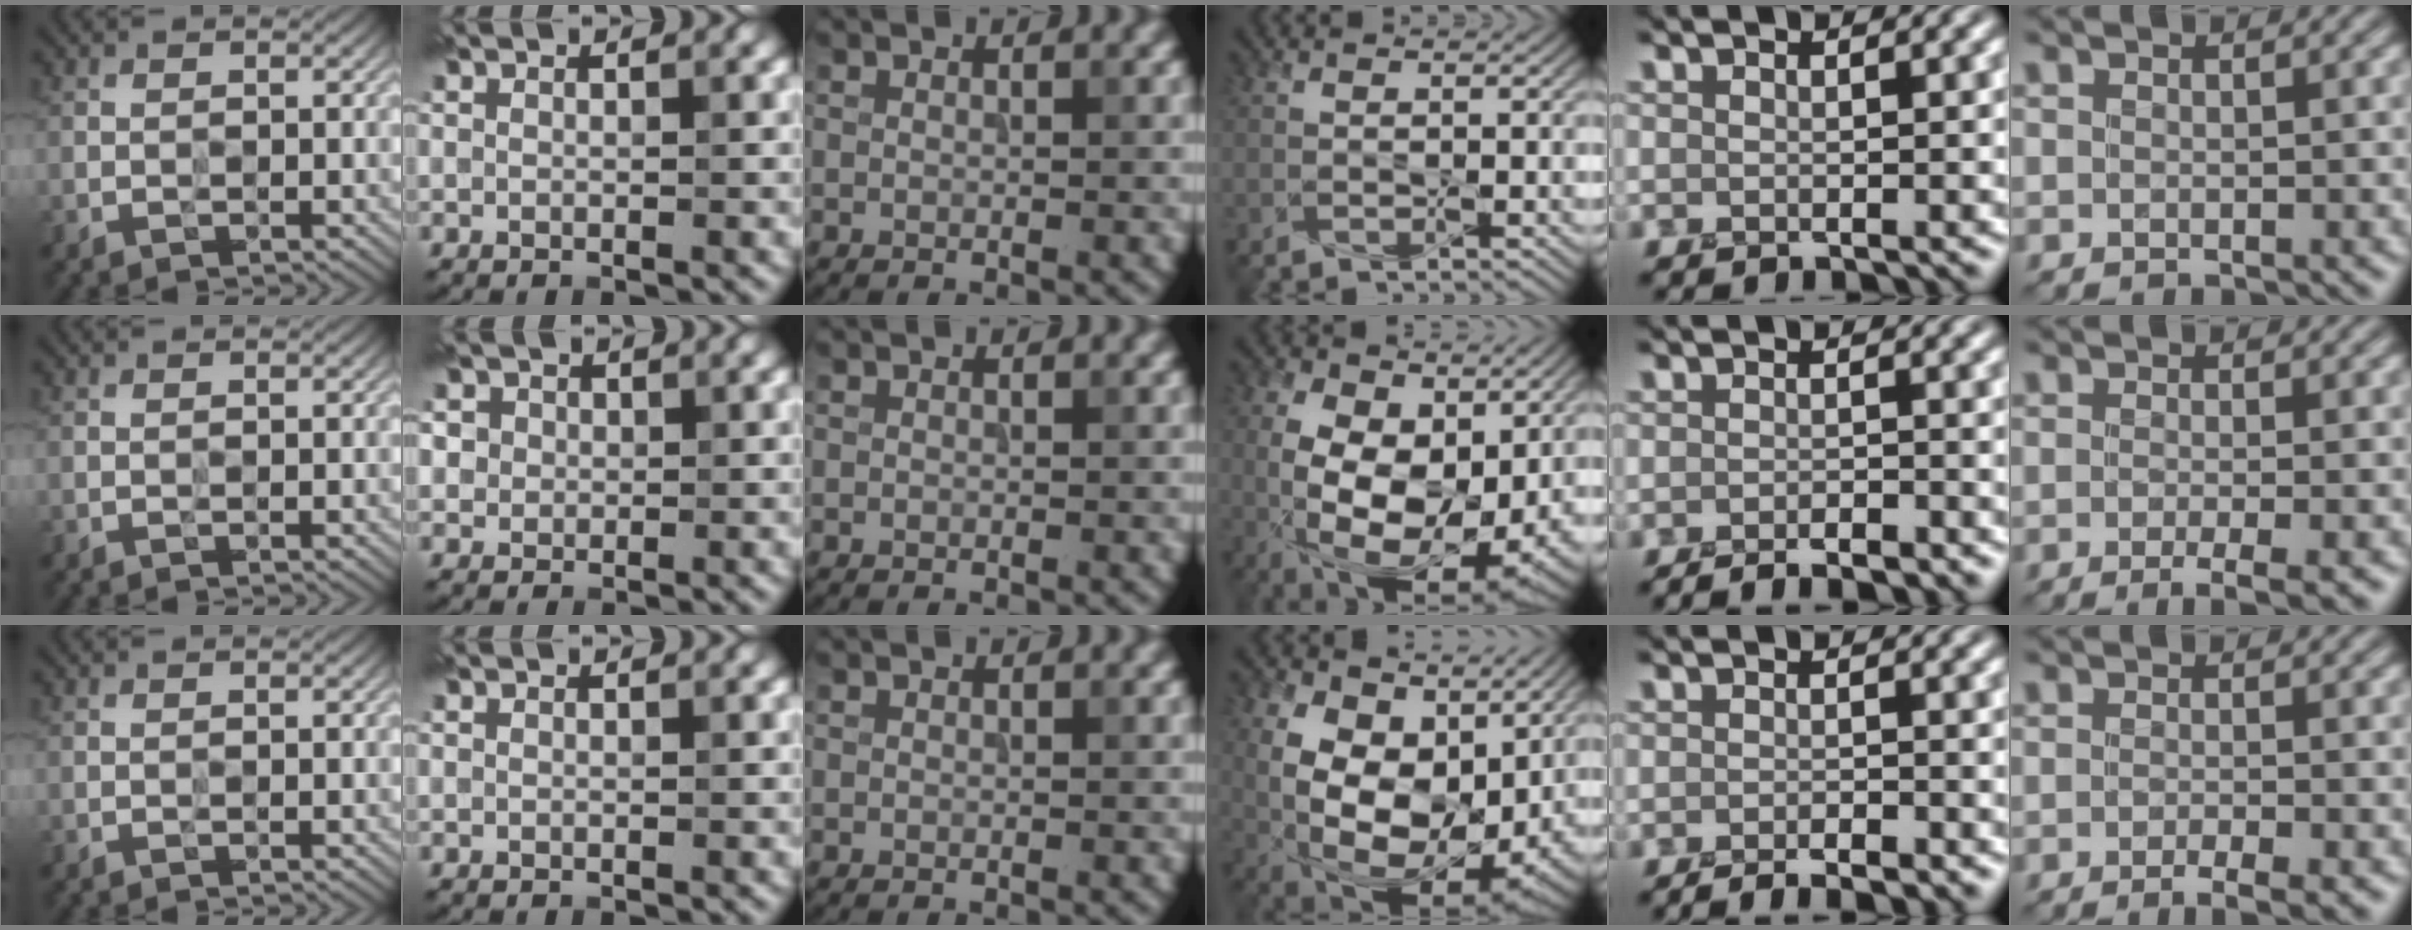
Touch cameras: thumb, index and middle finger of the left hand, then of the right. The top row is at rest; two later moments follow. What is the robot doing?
{"motion": "screw", "object": "toothpaste"}